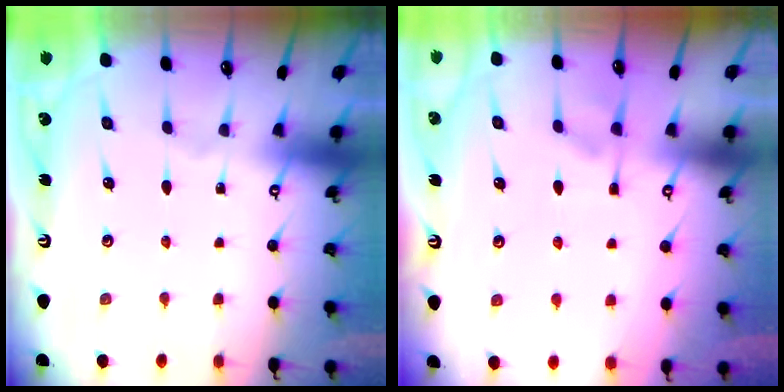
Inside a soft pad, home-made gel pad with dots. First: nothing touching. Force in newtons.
{"total": 0.9, "press": 0.2, "slide": 0.9}